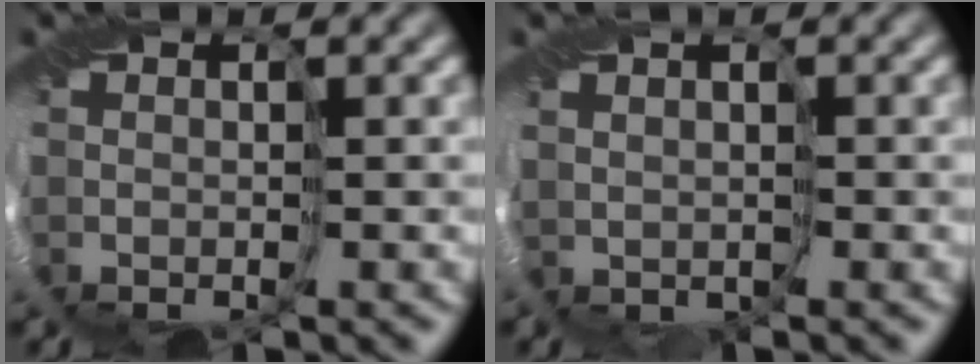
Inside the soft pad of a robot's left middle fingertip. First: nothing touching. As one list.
[{"total": 1.2, "force": [0.2, 0.9, 0.7], "torque": [-0.016, -0.002, 0.005]}]